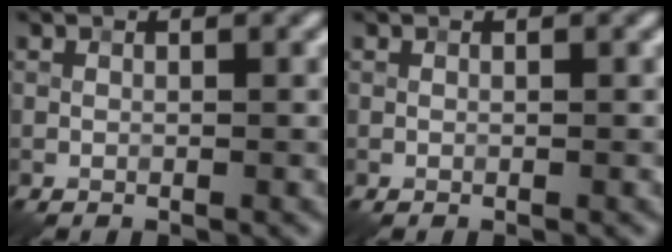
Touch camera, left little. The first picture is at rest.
{"total": 0.0}